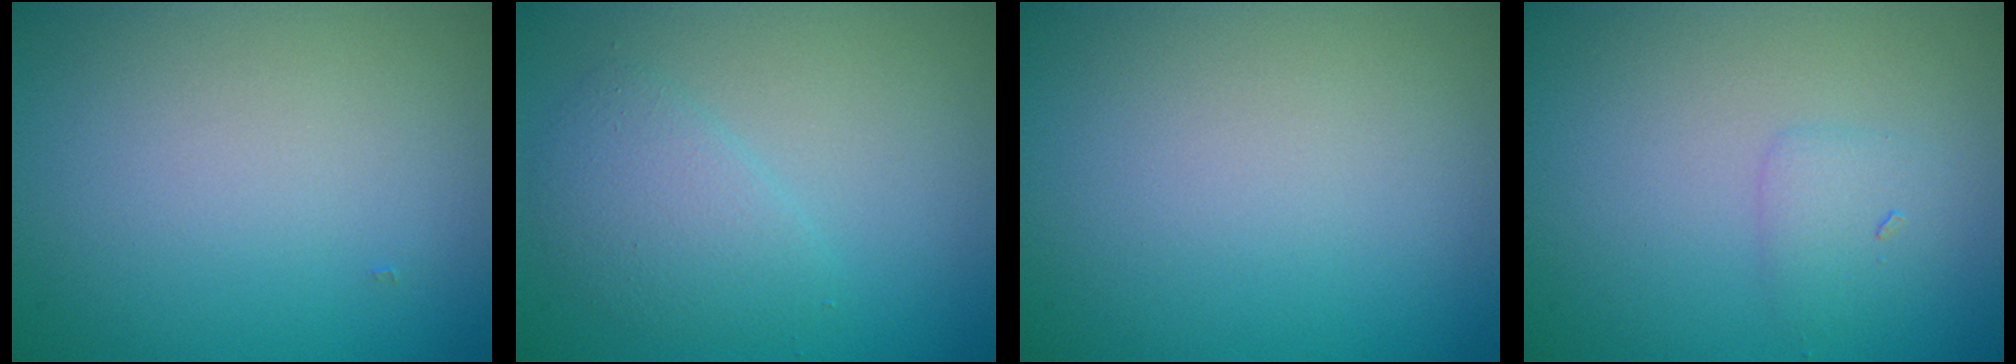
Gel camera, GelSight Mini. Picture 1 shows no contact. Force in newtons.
{"total": 2.6, "press": 2.6, "slide": 0.3}
{"total": 0.0}
{"total": 1.5, "press": 1.5, "slide": 0.2}